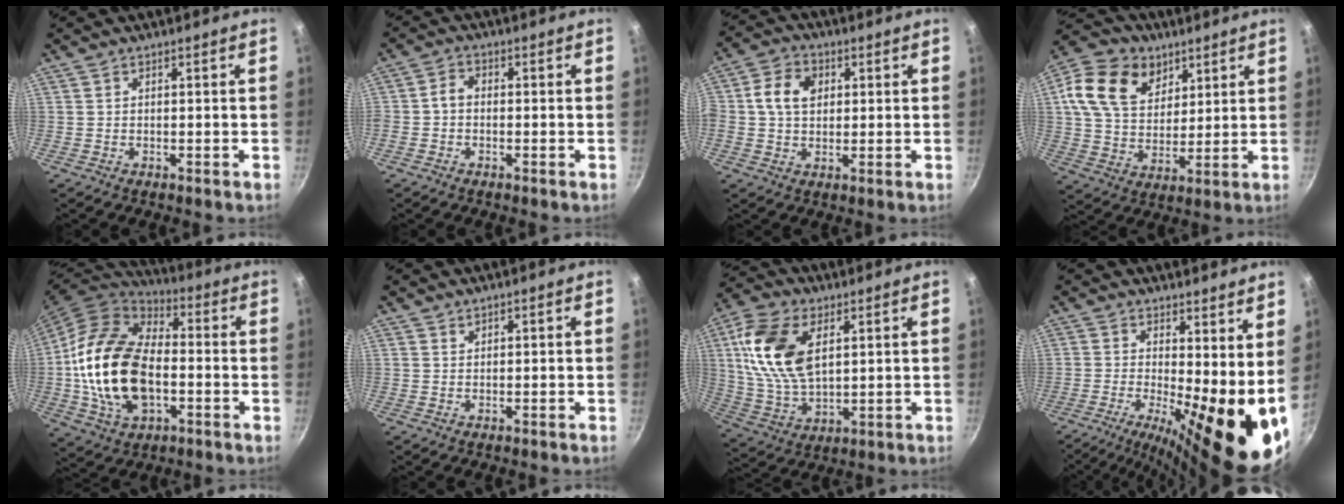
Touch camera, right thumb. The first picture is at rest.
{"total": 4.2, "force": [-0.9, 3.3, 2.4], "torque": [-0.037, 0.020, -0.032]}
{"total": 7.8, "force": [1.5, 5.9, 4.9], "torque": [-0.078, 0.008, 0.013]}
{"total": 17.3, "force": [7.4, 12.5, 9.4], "torque": [-0.152, -0.015, 0.127]}
{"total": 22.2, "force": [-2.2, 13.9, 17.1], "torque": [-0.310, 0.025, -0.043]}
{"total": 0.6, "force": [0.5, 0.3, 0.1], "torque": [0.001, -0.004, 0.011]}
{"total": 16.4, "force": [4.8, 9.5, 12.5], "torque": [-0.230, -0.009, 0.097]}
{"total": 15.4, "force": [-0.6, 4.8, 14.6], "torque": [-0.197, -0.017, -0.009]}